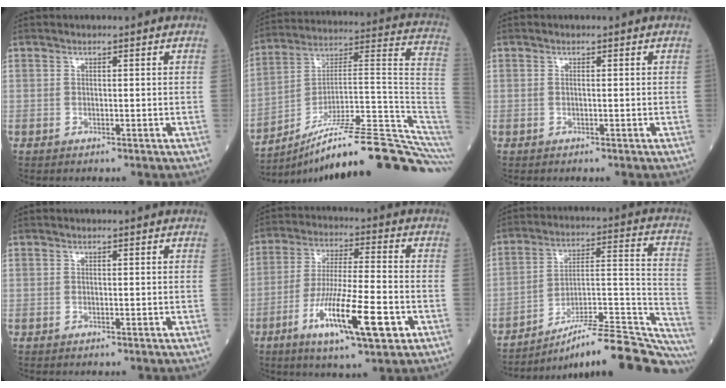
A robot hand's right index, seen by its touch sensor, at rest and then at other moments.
{"total": 24.0, "force": [-17.5, 0.7, 16.4], "torque": [-0.146, 0.057, -0.269]}
{"total": 0.0}
{"total": 0.0}
{"total": 14.3, "force": [-5.7, 1.7, 13.1], "torque": [-0.239, -0.020, -0.095]}
{"total": 24.5, "force": [-21.6, 2.1, 11.4], "torque": [-0.087, 0.032, -0.308]}